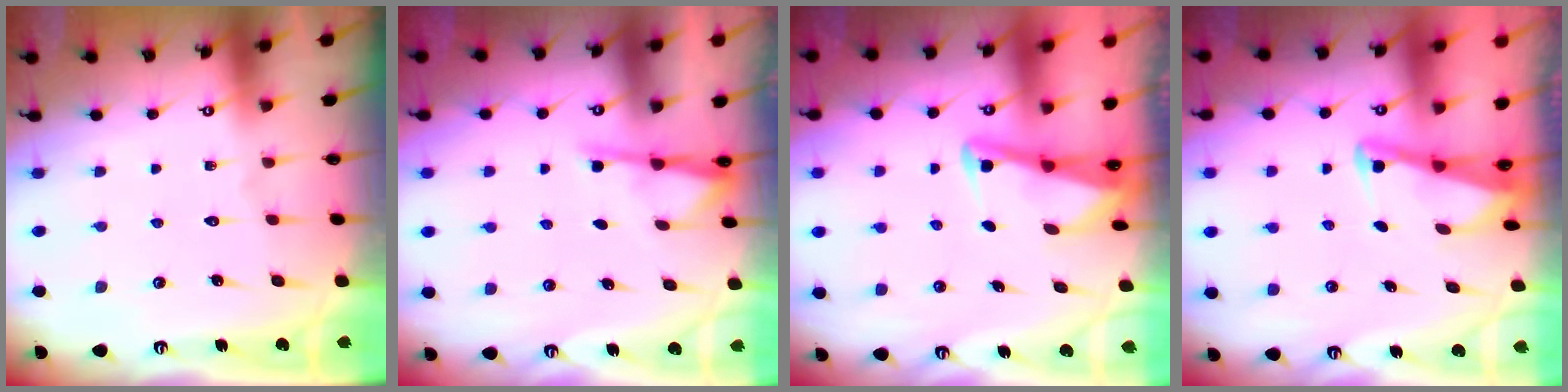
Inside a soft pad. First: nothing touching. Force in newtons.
{"total": 2.8, "press": 2.7, "slide": 0.5}
{"total": 2.8, "press": 2.8, "slide": 0.4}
{"total": 3.0, "press": 3.0, "slide": 0.3}